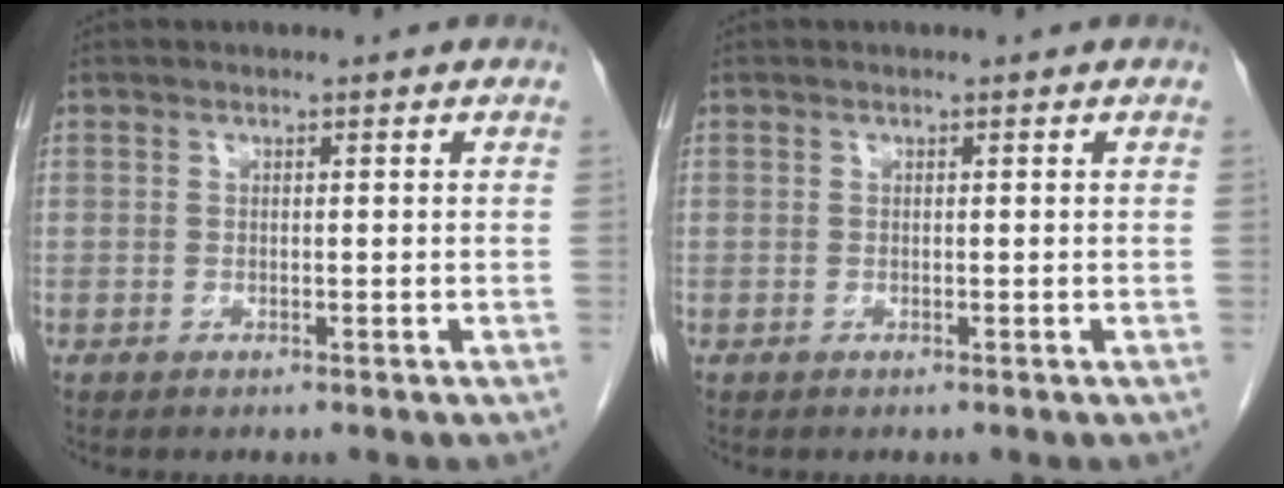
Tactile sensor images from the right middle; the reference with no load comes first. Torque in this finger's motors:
{"motor_torque": [0.00, 0.00, 0.00, 0.00]}